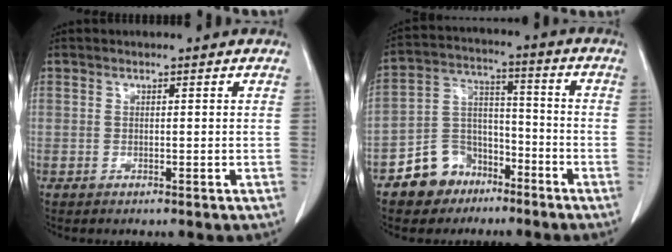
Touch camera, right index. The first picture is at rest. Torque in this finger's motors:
{"motor_torque": [-0.19, -0.05, -0.41, -0.21]}